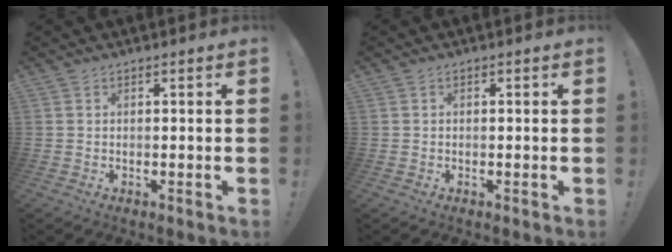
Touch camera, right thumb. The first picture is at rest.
{"total": 0.0}